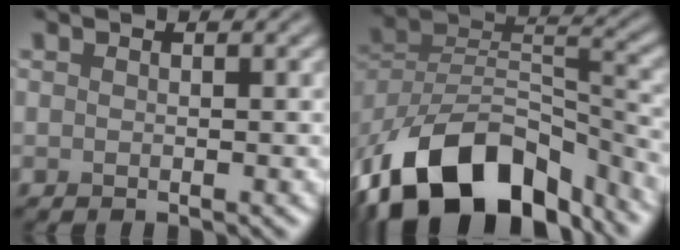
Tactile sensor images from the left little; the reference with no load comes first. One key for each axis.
{"total": 14.5, "fx": -8.9, "fy": 8.3, "fz": 7.9, "tx": -0.152, "ty": 0.011, "tz": -0.161}